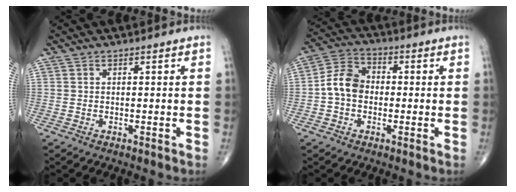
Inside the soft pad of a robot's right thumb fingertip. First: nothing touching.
{"total": 7.6, "force": [-0.9, 5.9, 4.8], "torque": [-0.077, 0.028, -0.031]}